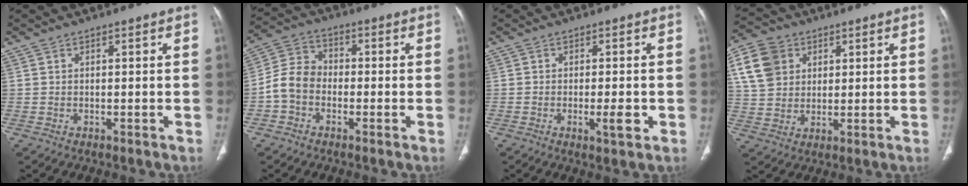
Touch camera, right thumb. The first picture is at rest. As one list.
[{"total": 7.3, "force": [-2.0, 5.8, 4.0], "torque": [-0.064, 0.030, -0.053]}, {"total": 4.0, "force": [-1.2, 1.1, 3.7], "torque": [-0.055, -0.003, -0.017]}, {"total": 10.9, "force": [3.9, 8.8, 5.2], "torque": [-0.081, 0.001, 0.074]}]